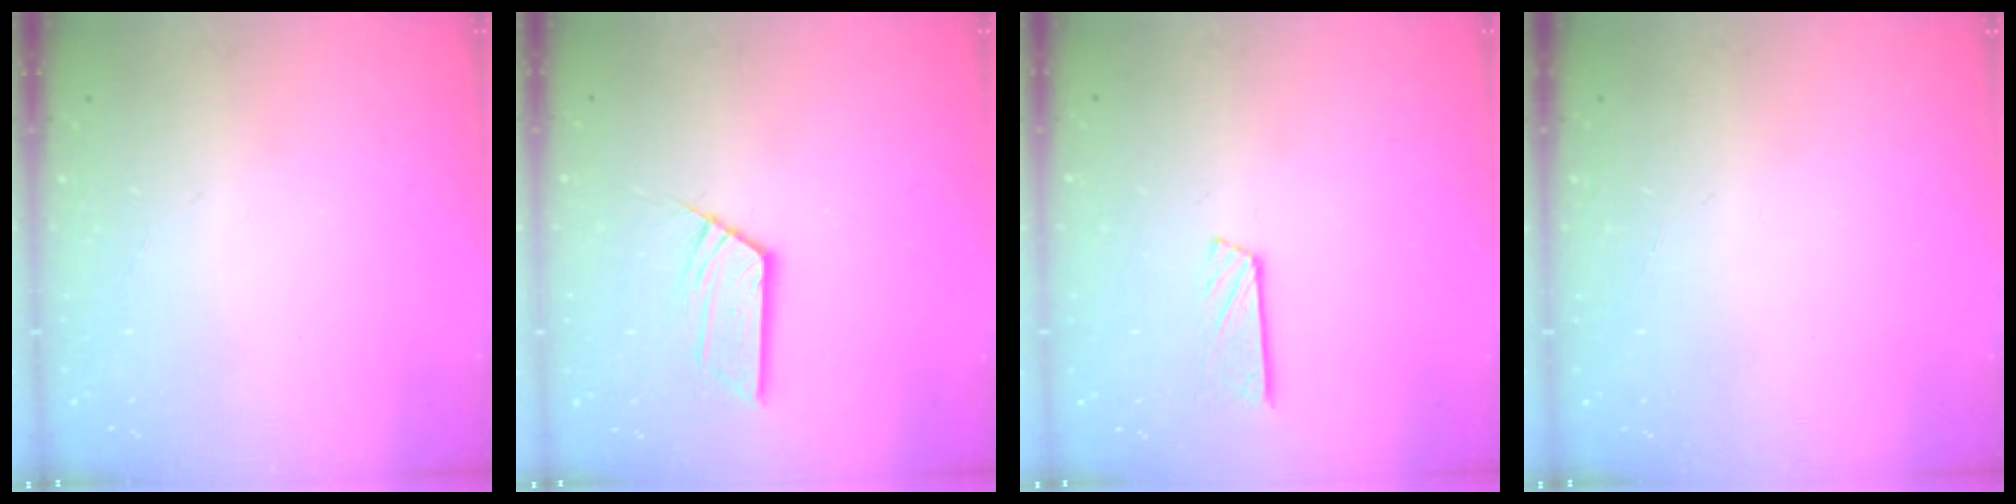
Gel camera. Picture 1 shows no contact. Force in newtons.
{"total": 8.4, "press": 8.3, "slide": 0.4}
{"total": 4.7, "press": 4.7, "slide": 0.4}
{"total": 0.0}